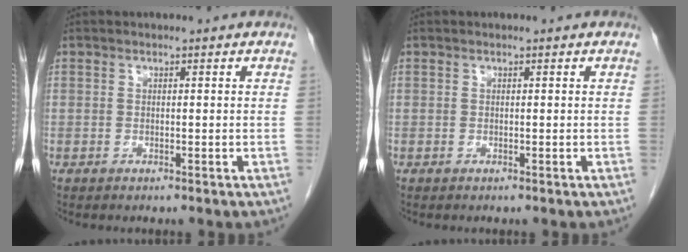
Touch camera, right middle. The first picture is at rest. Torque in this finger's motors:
{"motor_torque": [-0.01, -0.02, -0.03, 0.00]}